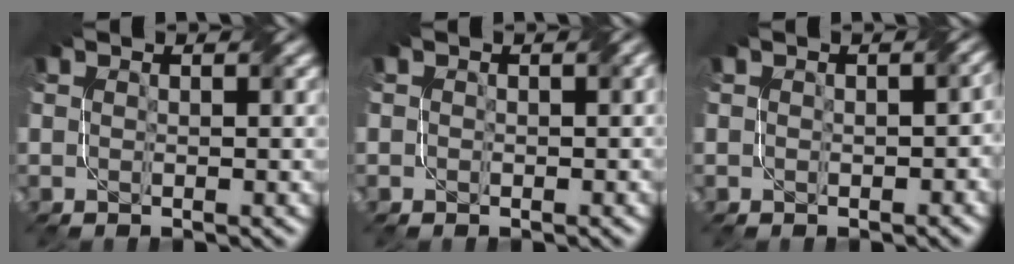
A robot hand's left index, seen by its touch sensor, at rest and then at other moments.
{"total": 0.9, "force": [0.2, 0.6, 0.6], "torque": [-0.008, 0.002, 0.002]}
{"total": 2.4, "force": [0.0, 1.5, 1.9], "torque": [-0.015, -0.001, 0.002]}